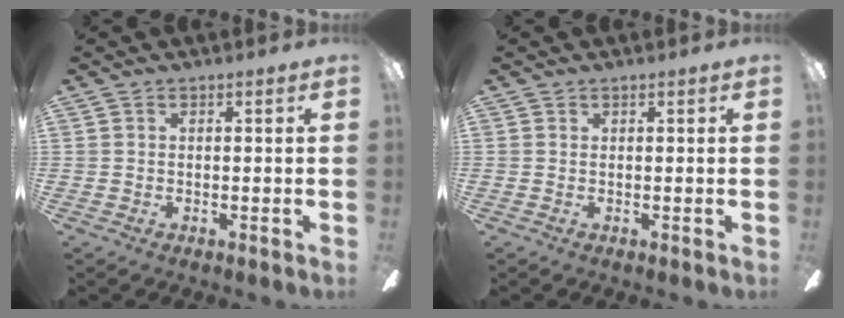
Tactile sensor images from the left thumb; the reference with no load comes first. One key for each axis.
{"total": 0.0}